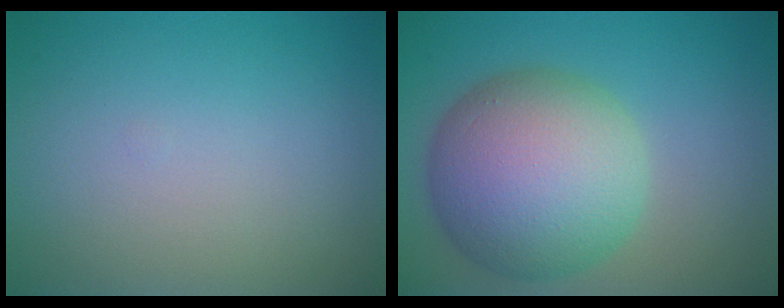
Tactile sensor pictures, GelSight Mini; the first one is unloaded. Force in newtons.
{"total": 10.9, "press": 10.9, "slide": 0.3}